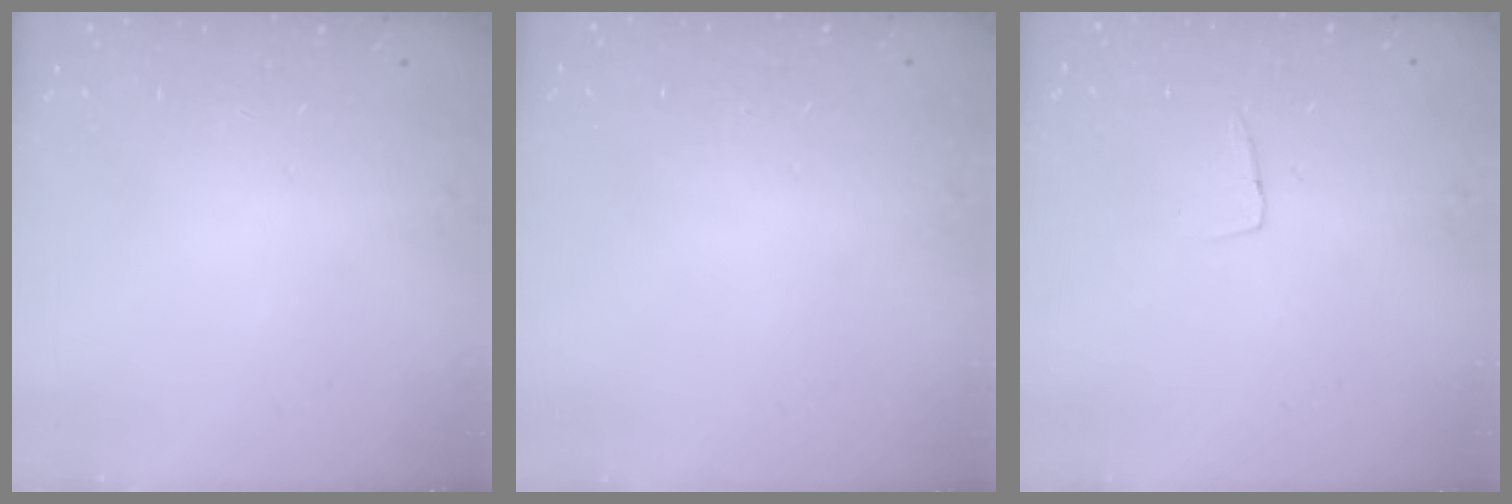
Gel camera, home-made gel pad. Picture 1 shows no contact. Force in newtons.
{"total": 0.0}
{"total": 4.5, "press": 4.4, "slide": 0.3}